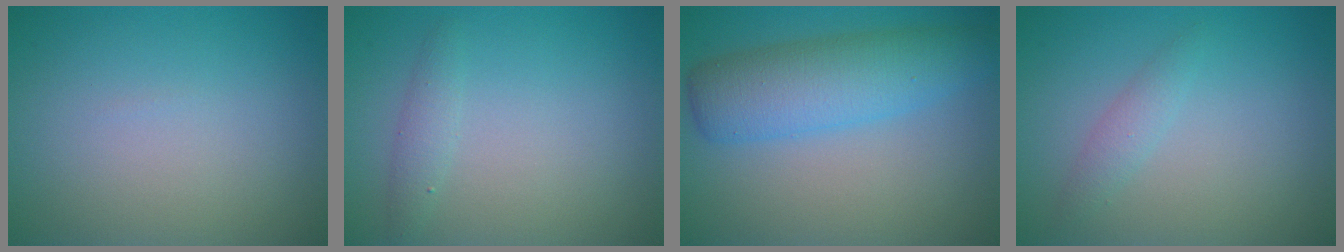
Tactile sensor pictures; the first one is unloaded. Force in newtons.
{"total": 1.3, "press": 1.3, "slide": 0.1}
{"total": 6.2, "press": 6.2, "slide": 0.2}
{"total": 1.4, "press": 1.4, "slide": 0.0}